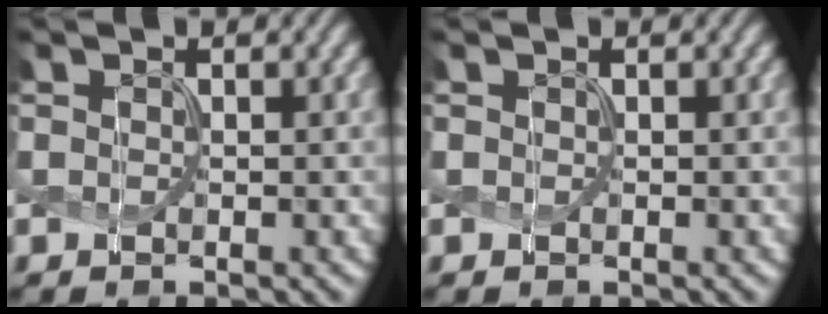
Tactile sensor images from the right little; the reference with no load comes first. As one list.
[{"total": 0.0}]